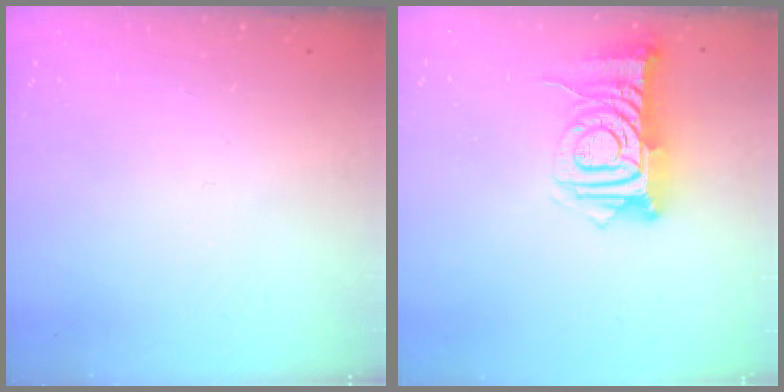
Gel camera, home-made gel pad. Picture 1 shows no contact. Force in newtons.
{"total": 11.6, "press": 11.6, "slide": 1.1}